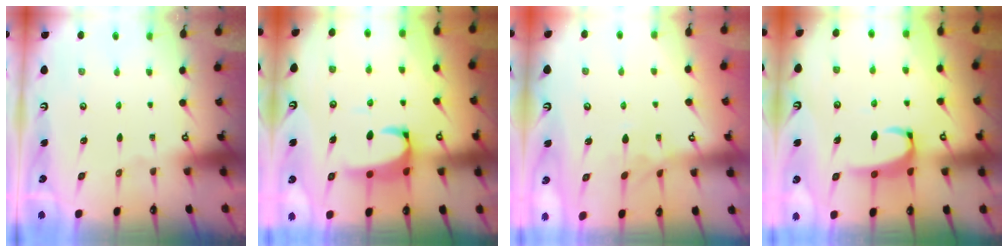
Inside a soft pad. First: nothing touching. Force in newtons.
{"total": 3.0, "press": 2.8, "slide": 1.1}
{"total": 3.8, "press": 3.7, "slide": 0.8}
{"total": 3.5, "press": 3.5, "slide": 0.7}